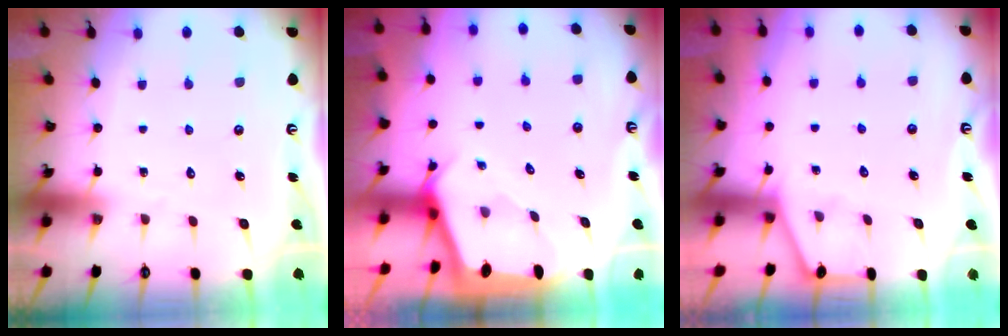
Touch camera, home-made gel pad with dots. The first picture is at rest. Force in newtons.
{"total": 1.9, "press": 1.9, "slide": 0.1}
{"total": 1.4, "press": 1.4, "slide": 0.2}